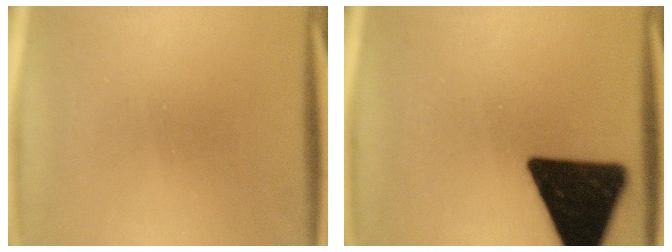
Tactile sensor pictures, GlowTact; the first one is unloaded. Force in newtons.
{"total": 17.7}